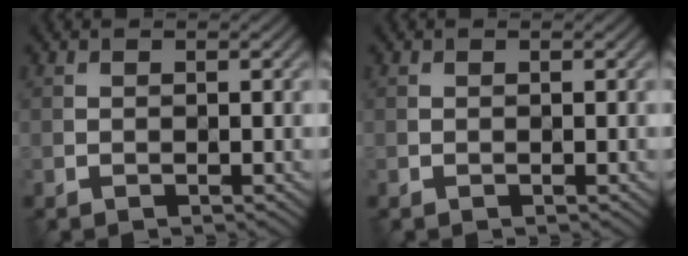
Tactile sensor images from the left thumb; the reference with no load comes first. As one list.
[{"total": 0.0}]